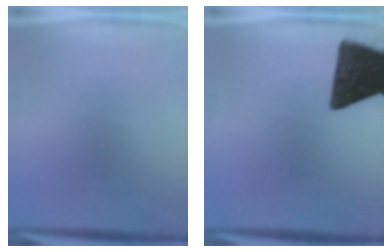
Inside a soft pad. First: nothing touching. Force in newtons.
{"total": 15.1}